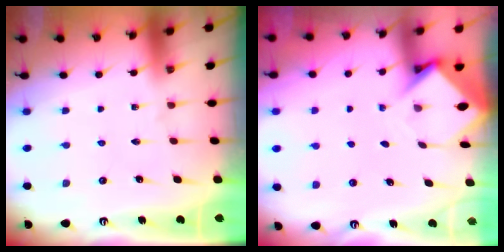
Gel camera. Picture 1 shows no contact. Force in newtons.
{"total": 4.0, "press": 4.0, "slide": 0.2}